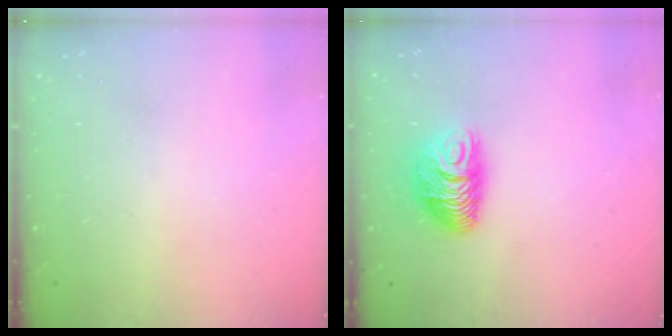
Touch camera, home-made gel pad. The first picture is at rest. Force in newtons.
{"total": 9.0, "press": 9.0, "slide": 0.3}